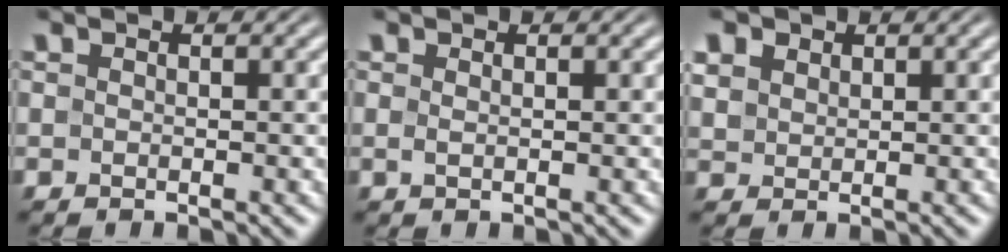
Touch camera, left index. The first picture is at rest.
{"total": 0.7, "force": [0.3, 0.2, 0.6], "torque": [-0.013, 0.000, 0.005]}
{"total": 2.7, "force": [1.7, 1.8, 1.1], "torque": [-0.032, 0.007, 0.034]}